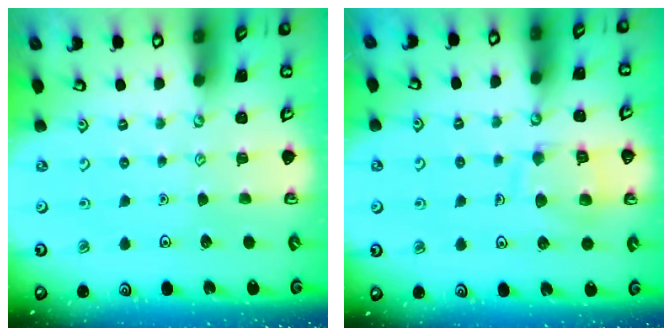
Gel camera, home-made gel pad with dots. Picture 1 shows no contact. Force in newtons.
{"total": 11.7, "press": 11.6, "slide": 1.3}